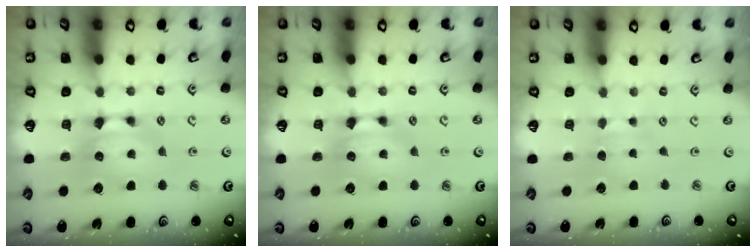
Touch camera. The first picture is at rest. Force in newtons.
{"total": 0.0}
{"total": 2.4, "press": 2.4, "slide": 0.4}